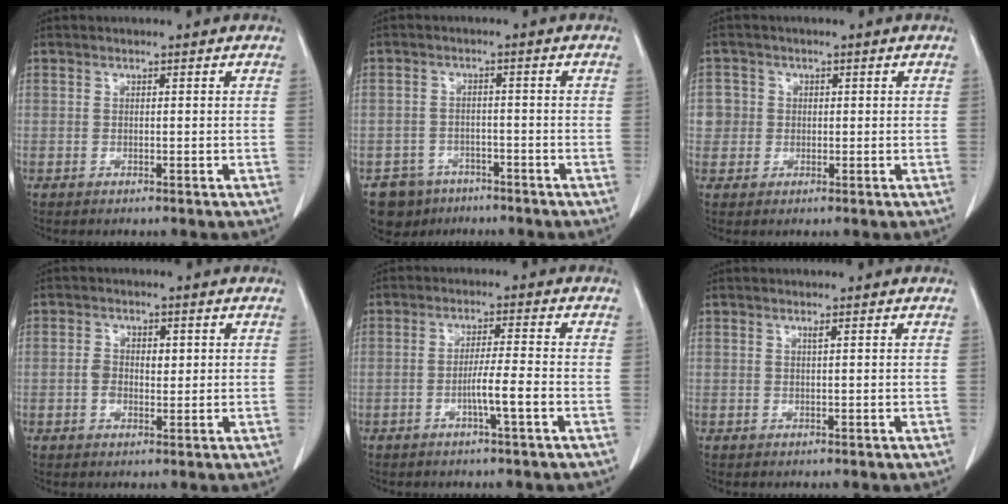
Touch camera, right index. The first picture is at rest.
{"total": 5.8, "force": [-3.9, 4.3, 0.2], "torque": [0.000, 0.010, -0.059]}
{"total": 3.4, "force": [0.4, 3.3, -0.1], "torque": [0.020, 0.009, 0.006]}
{"total": 3.6, "force": [0.2, 2.5, 2.6], "torque": [-0.048, 0.011, 0.005]}
{"total": 4.5, "force": [-1.7, -0.4, 4.1], "torque": [-0.070, -0.001, -0.032]}
{"total": 0.6, "force": [0.4, -0.1, 0.4], "torque": [-0.007, -0.002, 0.007]}